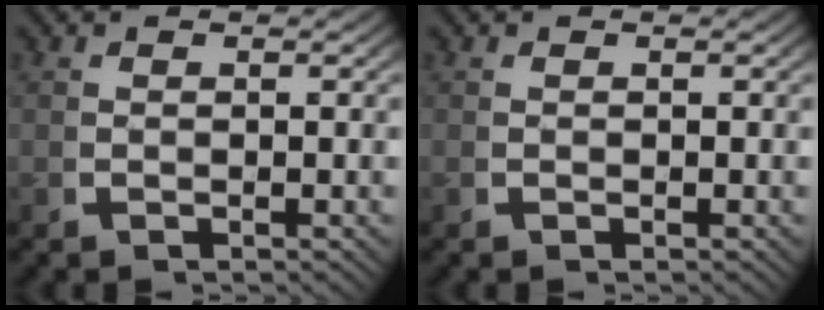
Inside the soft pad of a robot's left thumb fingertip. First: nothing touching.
{"total": 0.0}